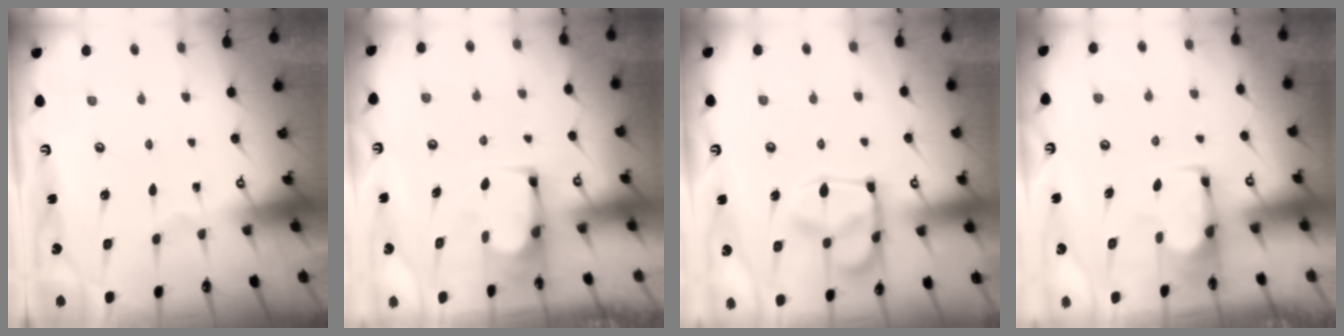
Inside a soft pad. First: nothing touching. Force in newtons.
{"total": 2.2, "press": 2.2, "slide": 0.1}
{"total": 13.0, "press": 13.0, "slide": 1.1}
{"total": 1.8, "press": 1.6, "slide": 0.8}